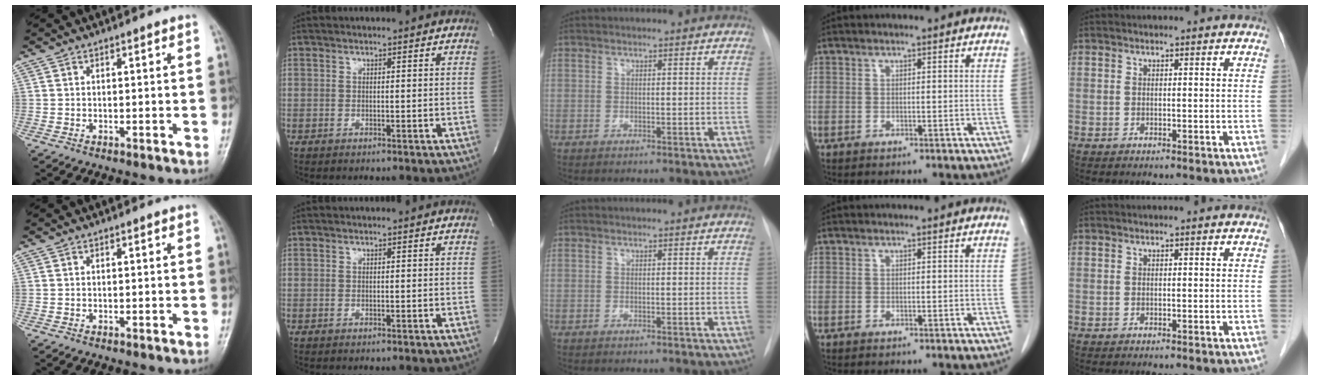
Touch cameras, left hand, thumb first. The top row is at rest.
{}